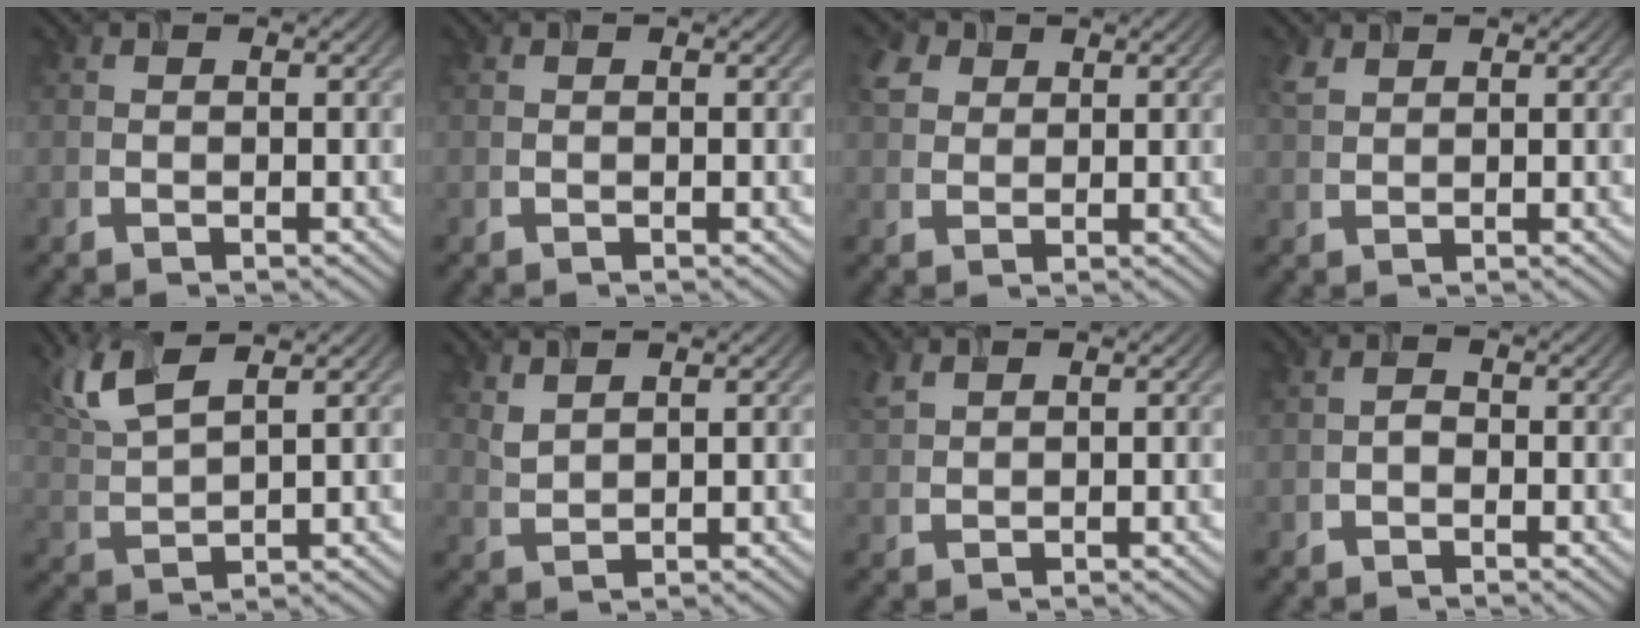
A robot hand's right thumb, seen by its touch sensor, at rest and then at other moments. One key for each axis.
{"total": 0.0}
{"total": 3.5, "fx": 1.7, "fy": 2.6, "fz": 1.6, "tx": -0.047, "ty": 0.008, "tz": 0.037}
{"total": 1.9, "fx": 1.4, "fy": 0.9, "fz": 1.0, "tx": -0.030, "ty": 0.003, "tz": 0.035}
{"total": 7.8, "fx": 4.8, "fy": 2.3, "fz": 5.8, "tx": -0.142, "ty": 0.016, "tz": 0.101}
{"total": 2.6, "fx": 2.1, "fy": 0.8, "fz": 1.3, "tx": -0.034, "ty": -0.002, "tz": 0.052}
{"total": 2.0, "fx": 1.6, "fy": 0.8, "fz": 0.9, "tx": -0.032, "ty": 0.004, "tz": 0.040}
{"total": 1.0, "fx": -0.4, "fy": 0.7, "fz": 0.5, "tx": -0.010, "ty": 0.001, "tz": -0.011}